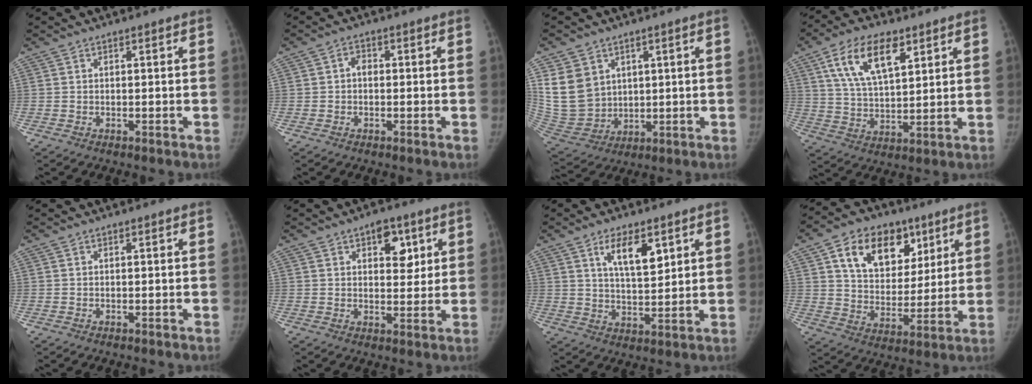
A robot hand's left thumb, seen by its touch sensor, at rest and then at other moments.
{"total": 2.1, "force": [-0.1, 1.7, 1.2], "torque": [-0.008, 0.008, -0.008]}
{"total": 13.4, "force": [4.6, 10.7, 6.5], "torque": [-0.109, -0.019, 0.118]}
{"total": 13.5, "force": [6.5, 6.5, 9.9], "torque": [-0.159, -0.017, 0.122]}
{"total": 0.0}
{"total": 6.9, "force": [3.1, 4.1, 4.6], "torque": [-0.031, -0.012, 0.041]}
{"total": 8.6, "force": [4.3, 3.6, 6.6], "torque": [-0.092, -0.028, 0.076]}
{"total": 17.9, "force": [8.3, 12.3, 10.0], "torque": [-0.120, -0.020, 0.141]}